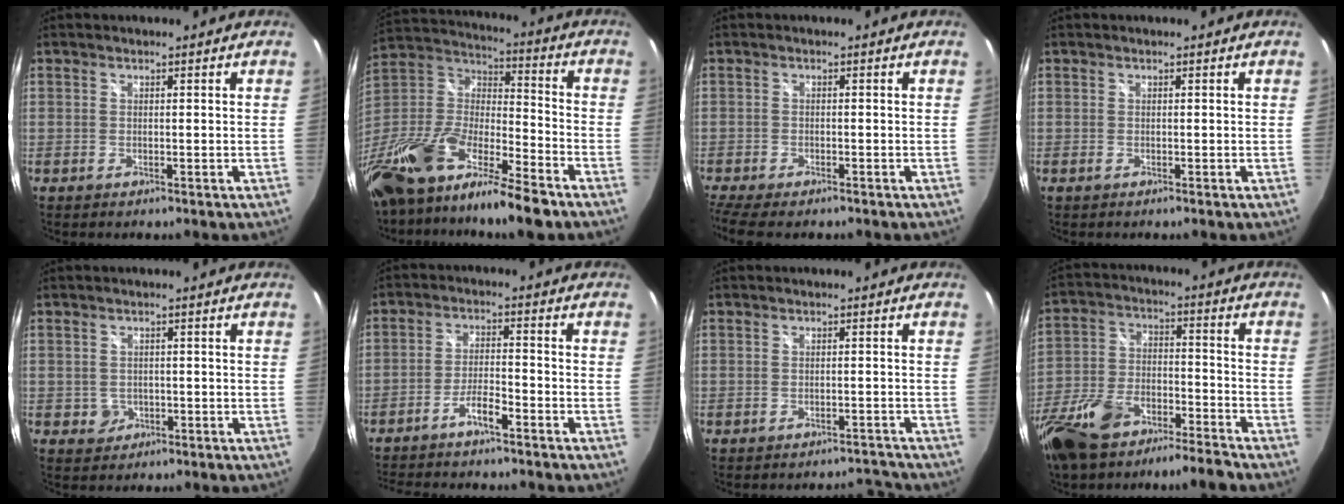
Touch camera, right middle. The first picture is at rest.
{"total": 21.9, "force": [-14.5, 5.8, 15.3], "torque": [-0.306, -0.032, -0.268]}
{"total": 7.4, "force": [-5.8, 2.0, 4.1], "torque": [-0.101, -0.037, -0.105]}
{"total": 0.0}
{"total": 2.7, "force": [-0.6, 2.5, 0.6], "torque": [-0.013, 0.001, -0.004]}
{"total": 6.6, "force": [-5.5, 0.6, 3.7], "torque": [-0.086, 0.010, -0.097]}
{"total": 3.2, "force": [-3.1, 0.6, 0.0], "torque": [0.011, 0.011, -0.037]}
{"total": 16.0, "force": [-12.3, 3.3, 9.7], "torque": [-0.219, -0.013, -0.226]}